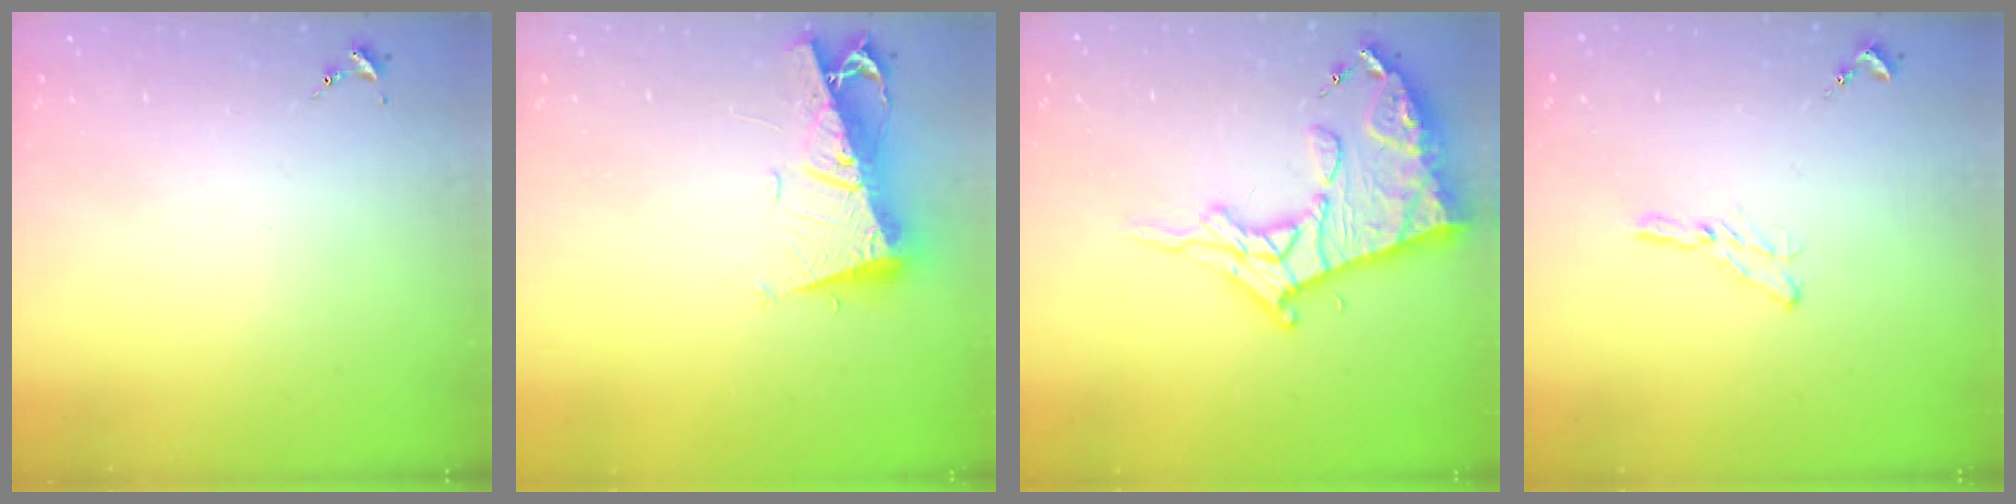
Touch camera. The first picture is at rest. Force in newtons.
{"total": 11.2, "press": 11.1, "slide": 1.3}
{"total": 18.8, "press": 18.7, "slide": 2.0}
{"total": 5.5, "press": 5.5, "slide": 0.5}